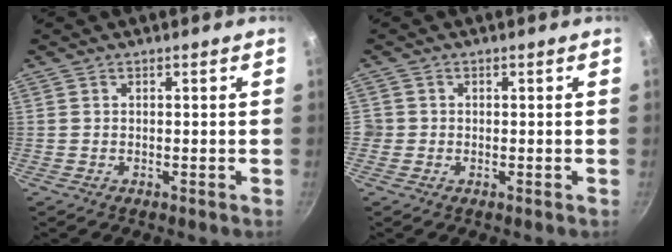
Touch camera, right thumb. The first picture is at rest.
{"total": 1.4, "force": [-0.3, 1.3, 0.2], "torque": [0.004, 0.006, -0.006]}